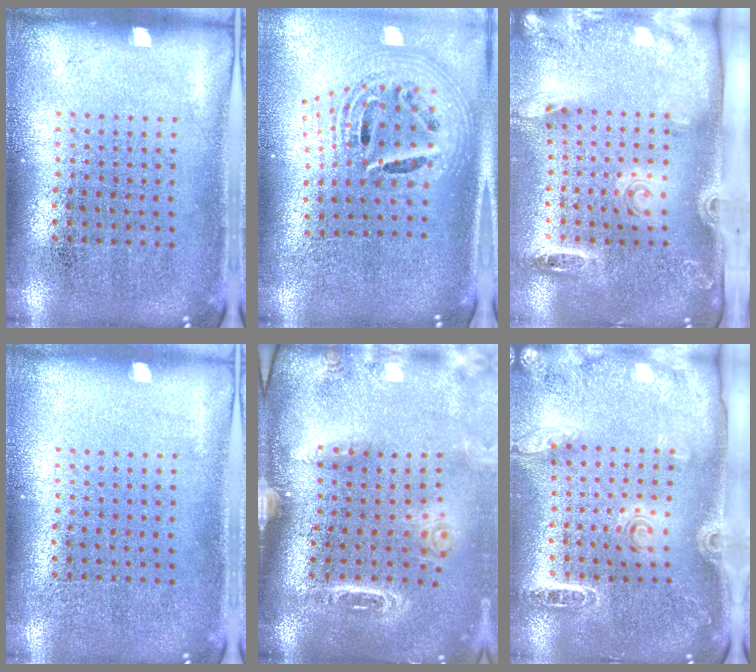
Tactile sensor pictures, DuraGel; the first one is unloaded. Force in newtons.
{"total": 2.8, "press": 1.9, "slide": 2.0}
{"total": 2.7, "press": 1.9, "slide": 2.0}
{"total": 0.0}
{"total": 1.9, "press": 1.7, "slide": 0.9}
{"total": 1.8, "press": 1.8, "slide": 0.2}